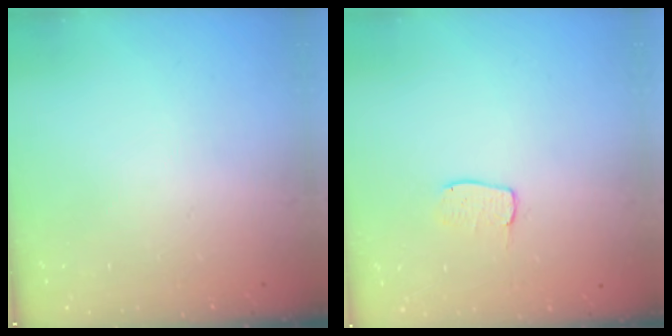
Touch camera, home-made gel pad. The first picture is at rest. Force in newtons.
{"total": 4.5, "press": 4.5, "slide": 0.3}